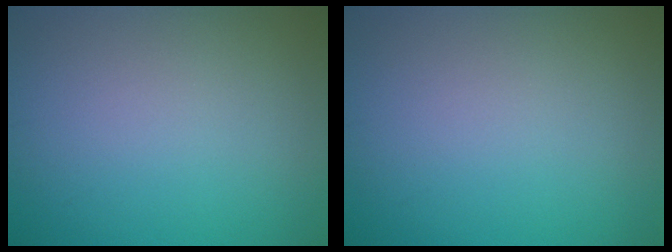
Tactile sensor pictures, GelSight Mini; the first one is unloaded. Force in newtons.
{"total": 0.0}